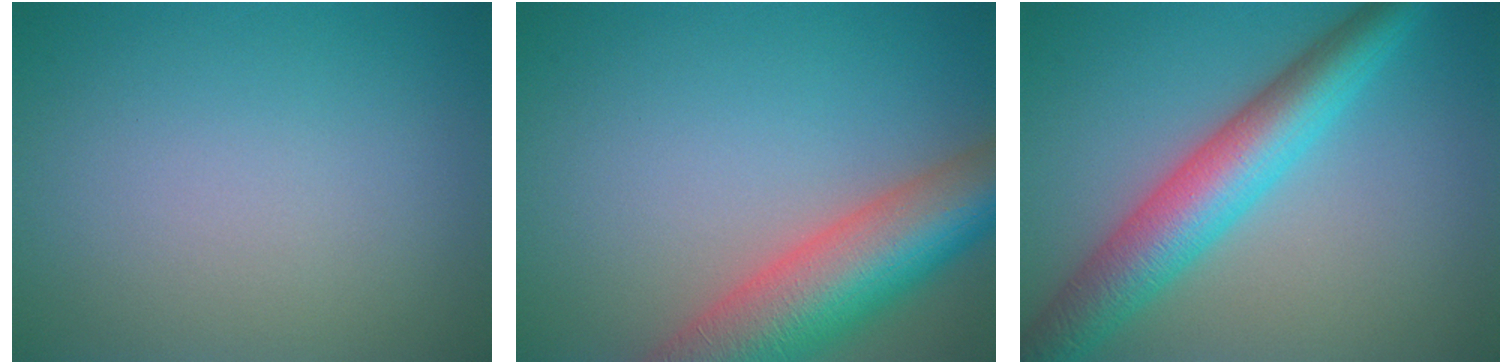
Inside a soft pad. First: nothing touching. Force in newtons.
{"total": 10.1, "press": 10.1, "slide": 0.7}
{"total": 7.2, "press": 7.2, "slide": 0.1}